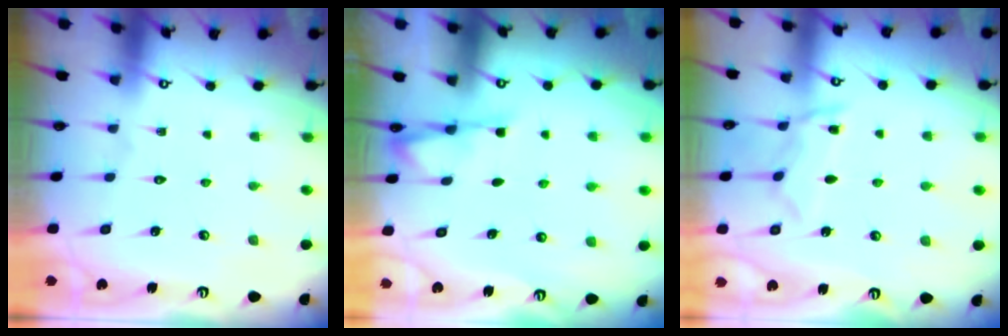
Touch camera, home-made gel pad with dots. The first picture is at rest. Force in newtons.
{"total": 2.9, "press": 2.9, "slide": 0.5}
{"total": 8.5, "press": 8.4, "slide": 0.8}